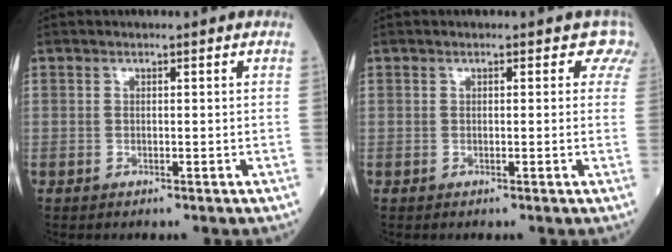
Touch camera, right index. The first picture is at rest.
{"total": 2.5, "force": [1.7, 1.8, 0.6], "torque": [0.023, -0.004, 0.000]}